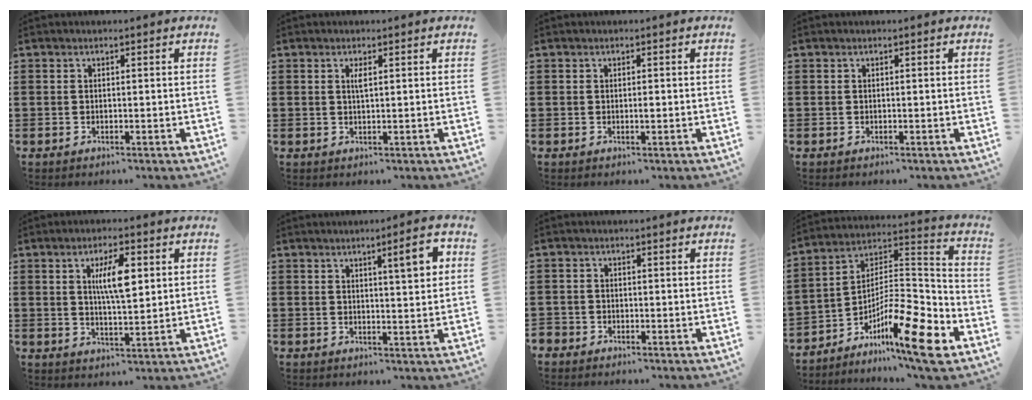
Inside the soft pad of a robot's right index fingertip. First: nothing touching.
{"total": 1.2, "force": [0.4, 0.2, 1.1], "torque": [-0.022, 0.002, 0.007]}
{"total": 0.9, "force": [-0.1, 0.2, 0.9], "torque": [-0.017, -0.002, -0.001]}
{"total": 0.0}
{"total": 6.8, "force": [1.8, 2.1, 6.2], "torque": [-0.118, 0.005, 0.027]}
{"total": 5.8, "force": [2.4, 1.1, 5.2], "torque": [-0.080, -0.002, 0.031]}
{"total": 1.3, "force": [-1.1, 0.8, 0.0], "torque": [-0.003, 0.003, -0.025]}
{"total": 14.1, "force": [-8.7, 3.1, 10.6], "torque": [-0.183, 0.020, -0.159]}